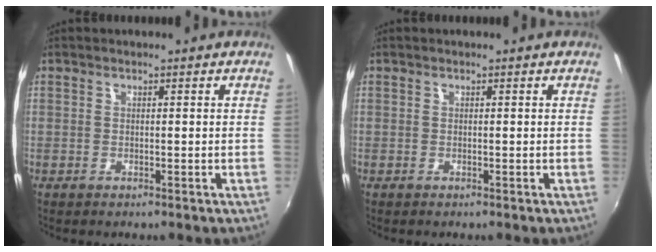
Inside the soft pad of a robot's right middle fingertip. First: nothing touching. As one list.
[{"total": 0.0}]